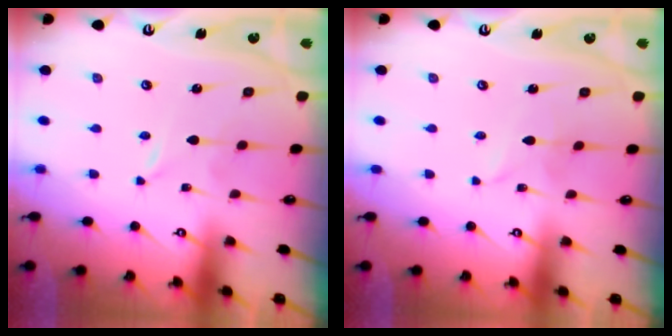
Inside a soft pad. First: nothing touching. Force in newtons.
{"total": 1.6, "press": 1.6, "slide": 0.2}